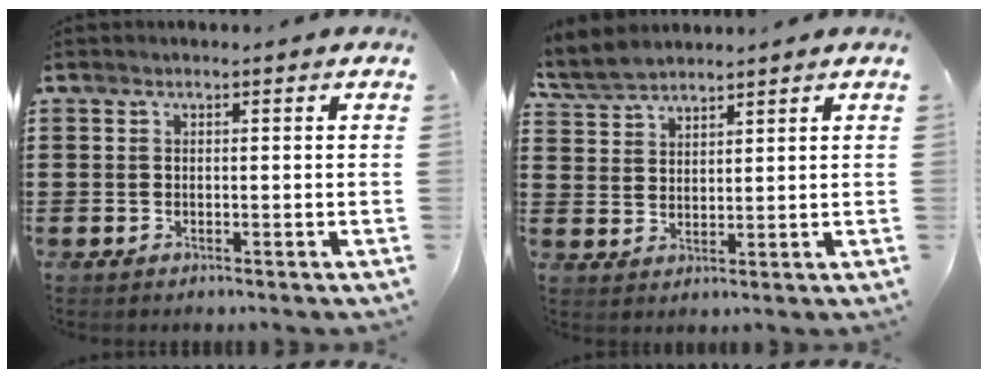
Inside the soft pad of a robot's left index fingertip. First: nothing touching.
{"total": 4.3, "force": [4.0, 1.2, 0.9], "torque": [-0.032, -0.005, 0.075]}